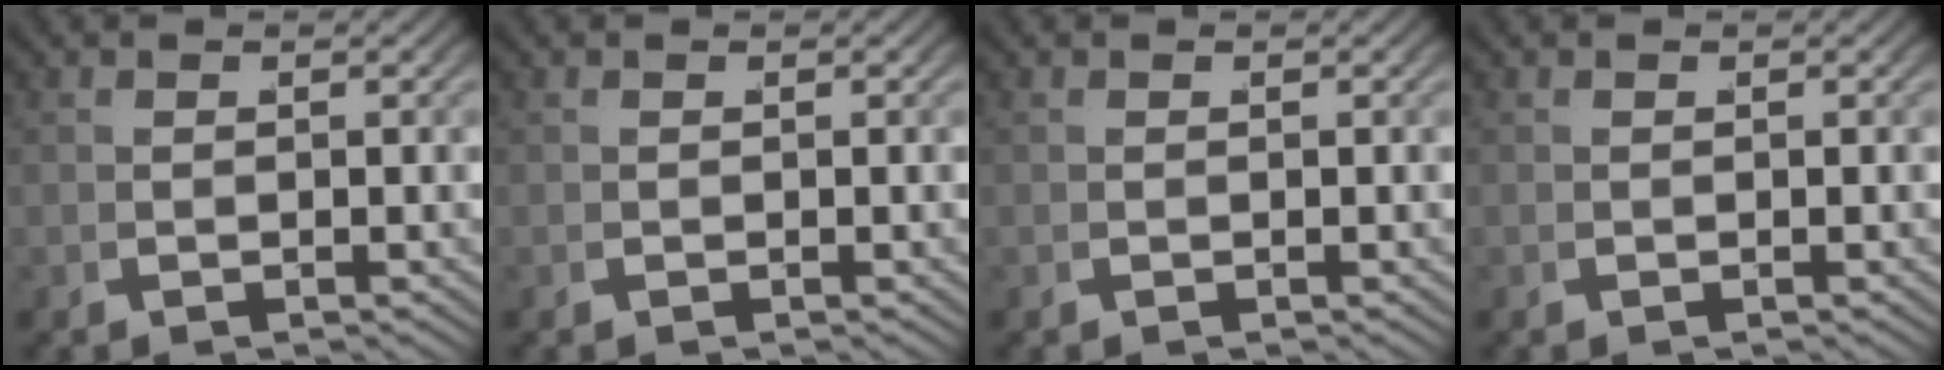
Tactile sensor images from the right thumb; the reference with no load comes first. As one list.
[{"total": 0.0}, {"total": 0.0}, {"total": 0.0}]